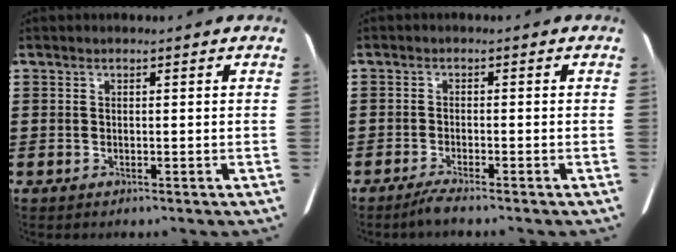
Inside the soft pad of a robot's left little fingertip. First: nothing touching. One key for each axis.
{"total": 1.9, "fx": -1.6, "fy": -0.2, "fz": 1.1, "tx": -0.016, "ty": 0.002, "tz": -0.029}